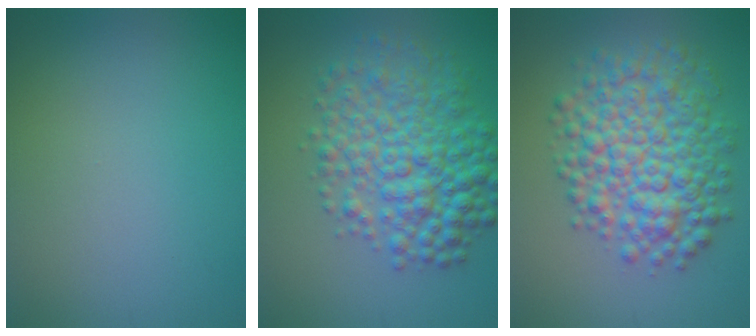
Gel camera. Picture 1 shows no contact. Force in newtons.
{"total": 7.0, "press": 7.0, "slide": 0.1}
{"total": 8.0, "press": 8.0, "slide": 0.2}